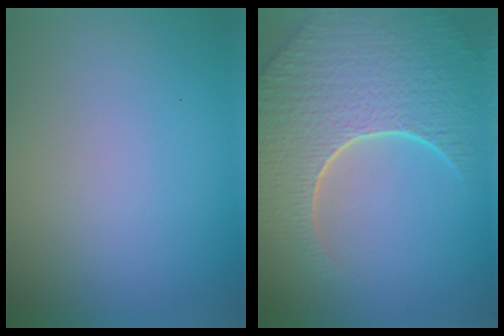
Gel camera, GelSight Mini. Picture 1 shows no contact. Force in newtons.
{"total": 8.8, "press": 6.3, "slide": 6.1}